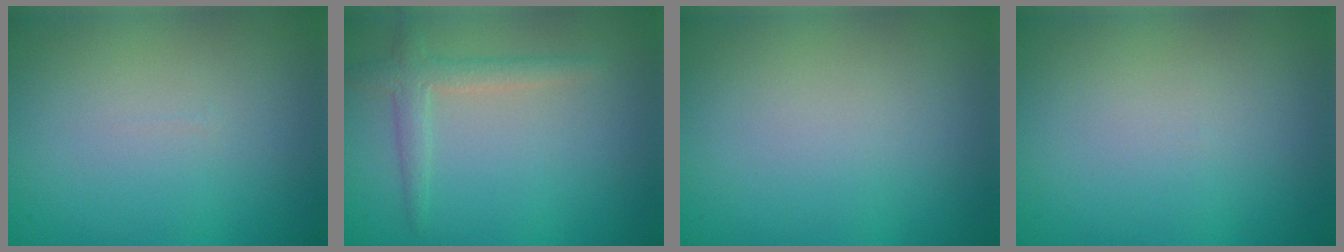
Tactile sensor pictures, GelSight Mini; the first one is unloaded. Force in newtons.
{"total": 2.3, "press": 2.2, "slide": 0.1}
{"total": 0.0}
{"total": 0.0}